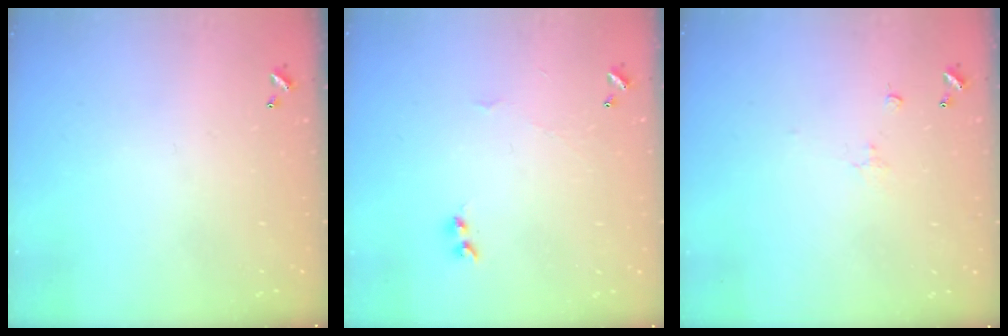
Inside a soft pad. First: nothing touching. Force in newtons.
{"total": 1.9, "press": 1.8, "slide": 0.5}
{"total": 1.1, "press": 0.9, "slide": 0.5}